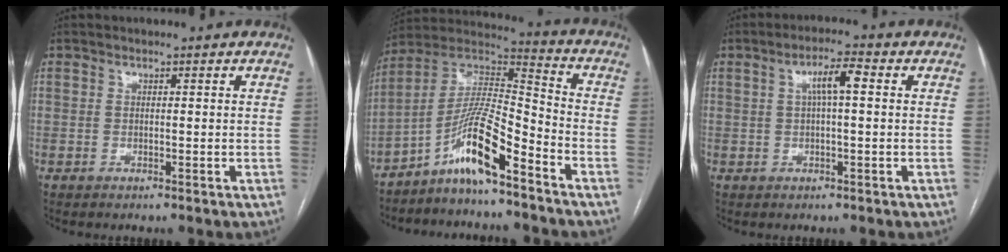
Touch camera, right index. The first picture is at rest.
{"total": 11.7, "force": [-7.5, 1.1, 8.9], "torque": [-0.177, 0.018, -0.142]}
{"total": 4.5, "force": [0.9, 0.6, 4.4], "torque": [-0.080, 0.014, 0.015]}